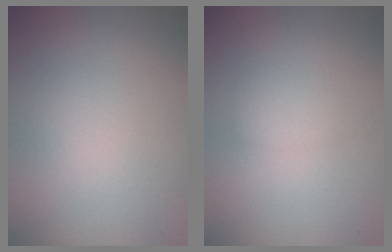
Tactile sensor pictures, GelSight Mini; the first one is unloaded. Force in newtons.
{"total": 1.4, "press": 1.4, "slide": 0.0}